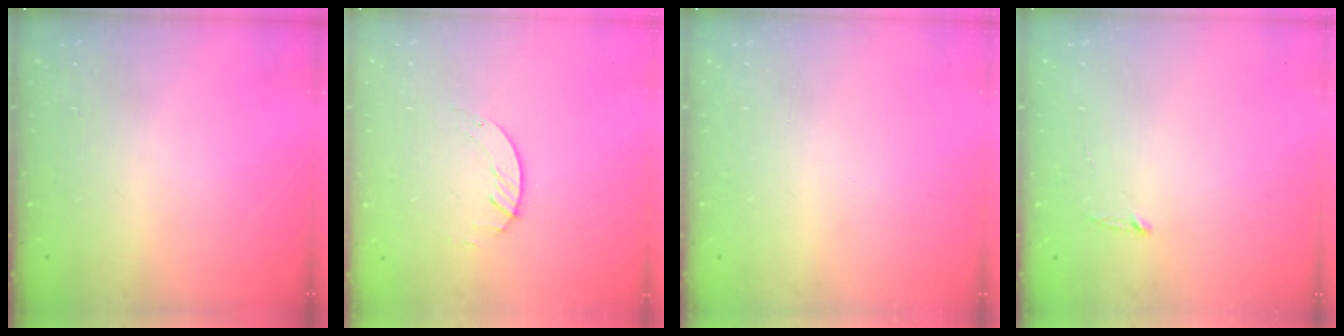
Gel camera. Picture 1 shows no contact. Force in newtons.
{"total": 1.2, "press": 1.1, "slide": 0.2}
{"total": 0.0}
{"total": 2.5, "press": 2.5, "slide": 0.2}